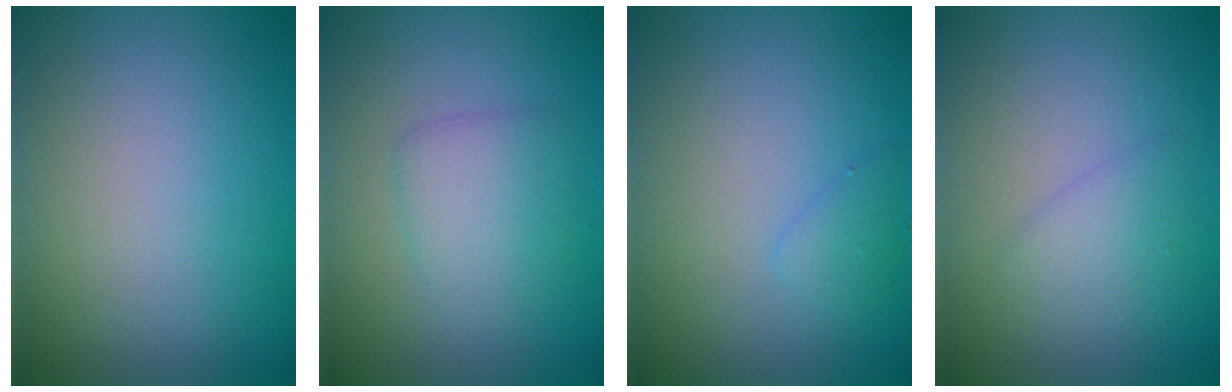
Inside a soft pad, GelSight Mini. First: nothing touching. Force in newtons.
{"total": 2.7, "press": 2.7, "slide": 0.1}
{"total": 1.0, "press": 1.0, "slide": 0.1}
{"total": 1.7, "press": 1.7, "slide": 0.2}